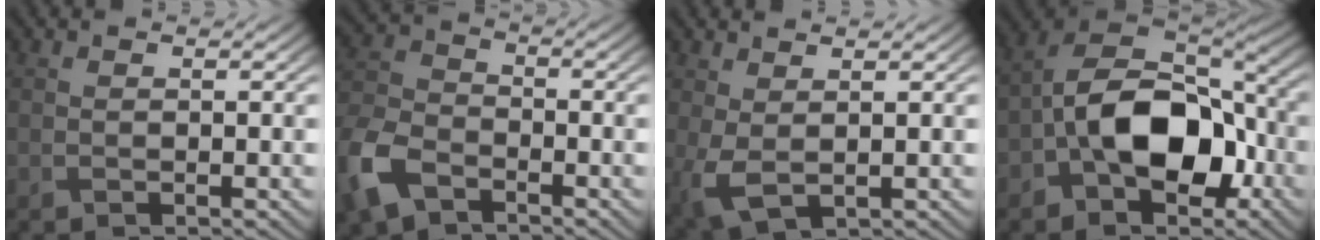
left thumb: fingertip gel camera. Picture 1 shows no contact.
{"total": 8.6, "force": [-5.0, 5.2, 4.6], "torque": [-0.125, -0.014, -0.116]}
{"total": 3.7, "force": [0.9, 1.9, 3.0], "torque": [-0.084, -0.004, 0.018]}
{"total": 12.7, "force": [-3.4, 7.7, 9.5], "torque": [-0.169, 0.008, -0.080]}